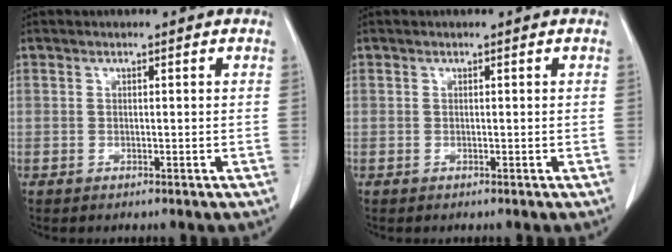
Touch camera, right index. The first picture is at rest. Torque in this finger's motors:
{"motor_torque": [0.00, 0.00, 0.00, 0.00]}